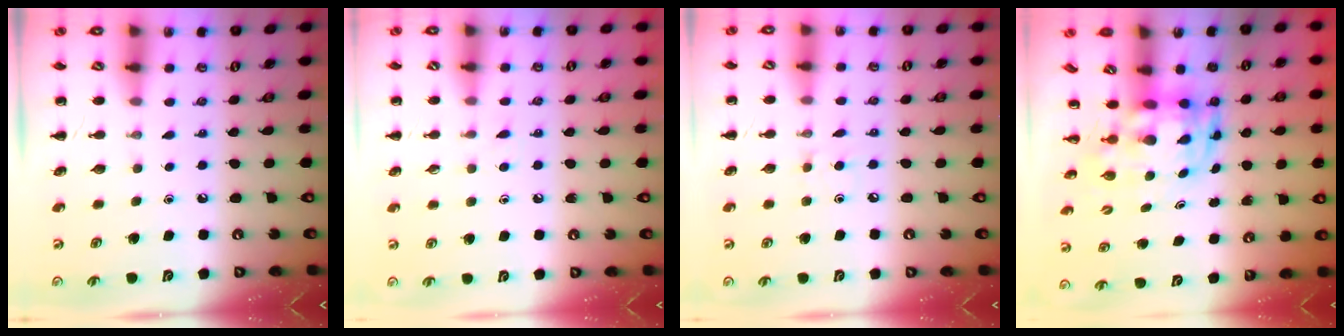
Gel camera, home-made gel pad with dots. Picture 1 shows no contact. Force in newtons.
{"total": 4.7, "press": 4.3, "slide": 1.9}
{"total": 3.6, "press": 3.4, "slide": 1.3}
{"total": 3.3, "press": 3.2, "slide": 0.8}